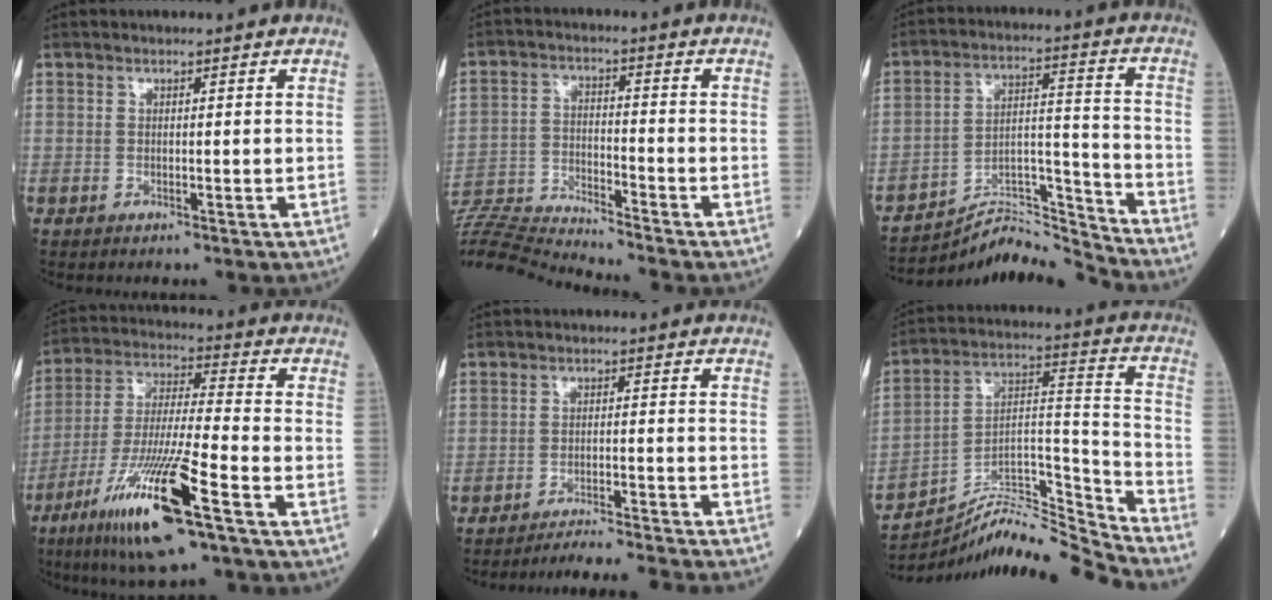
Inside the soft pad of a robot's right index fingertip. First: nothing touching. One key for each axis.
{"total": 12.6, "fx": -12.3, "fy": -2.1, "fz": 1.7, "tx": -0.034, "ty": 0.008, "tz": -0.227}
{"total": 11.2, "fx": -11.1, "fy": -1.3, "fz": -0.5, "tx": 0.011, "ty": 0.052, "tz": -0.191}
{"total": 17.5, "fx": -9.0, "fy": 1.2, "fz": 15.0, "tx": -0.311, "ty": -0.039, "tz": -0.166}
{"total": 11.7, "fx": -11.1, "fy": -1.7, "fz": 3.3, "tx": -0.023, "ty": -0.022, "tz": -0.155}
{"total": 15.5, "fx": -15.1, "fy": -1.4, "fz": 3.0, "tx": -0.040, "ty": 0.062, "tz": -0.259}